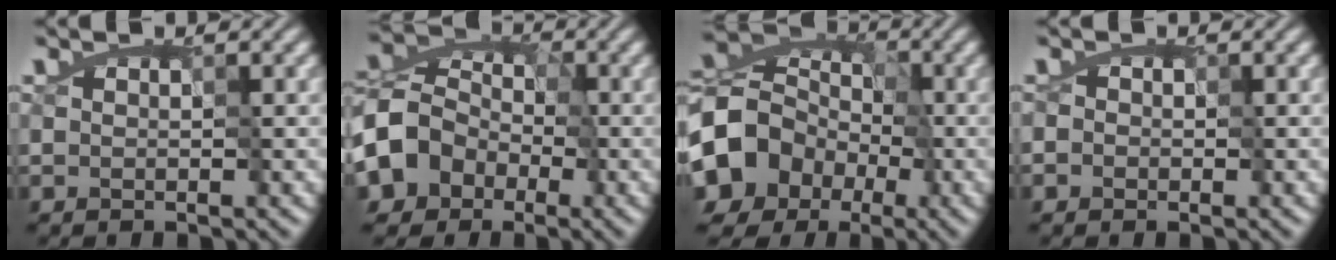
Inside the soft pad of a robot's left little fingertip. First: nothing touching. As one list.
[{"total": 6.4, "force": [-3.9, 4.7, 1.9], "torque": [-0.039, 0.007, -0.087]}, {"total": 12.6, "force": [-5.1, 10.4, 4.9], "torque": [-0.113, -0.009, -0.116]}, {"total": 2.4, "force": [0.2, 2.1, 1.1], "torque": [-0.016, 0.014, 0.002]}]